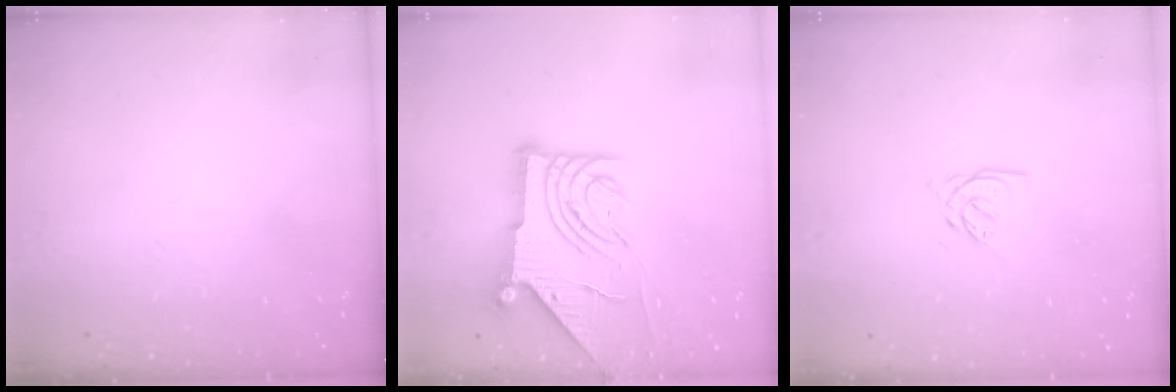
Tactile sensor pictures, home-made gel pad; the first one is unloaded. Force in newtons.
{"total": 12.2, "press": 12.1, "slide": 1.3}
{"total": 5.5, "press": 5.5, "slide": 0.5}